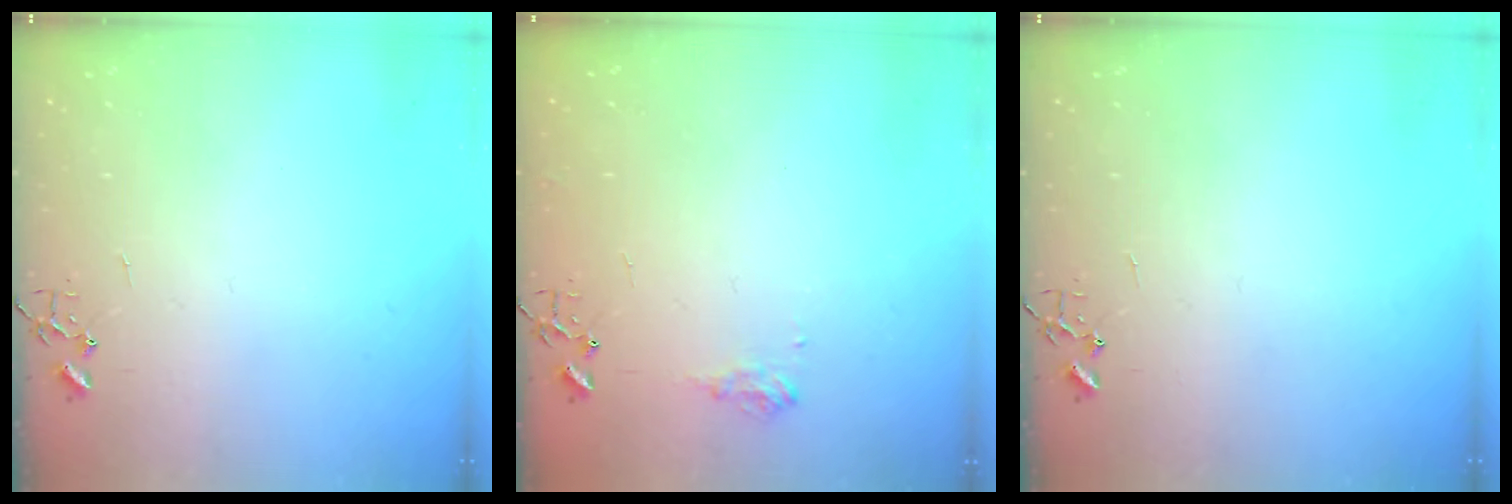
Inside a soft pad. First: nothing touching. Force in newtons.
{"total": 6.9, "press": 6.8, "slide": 1.0}
{"total": 0.0}